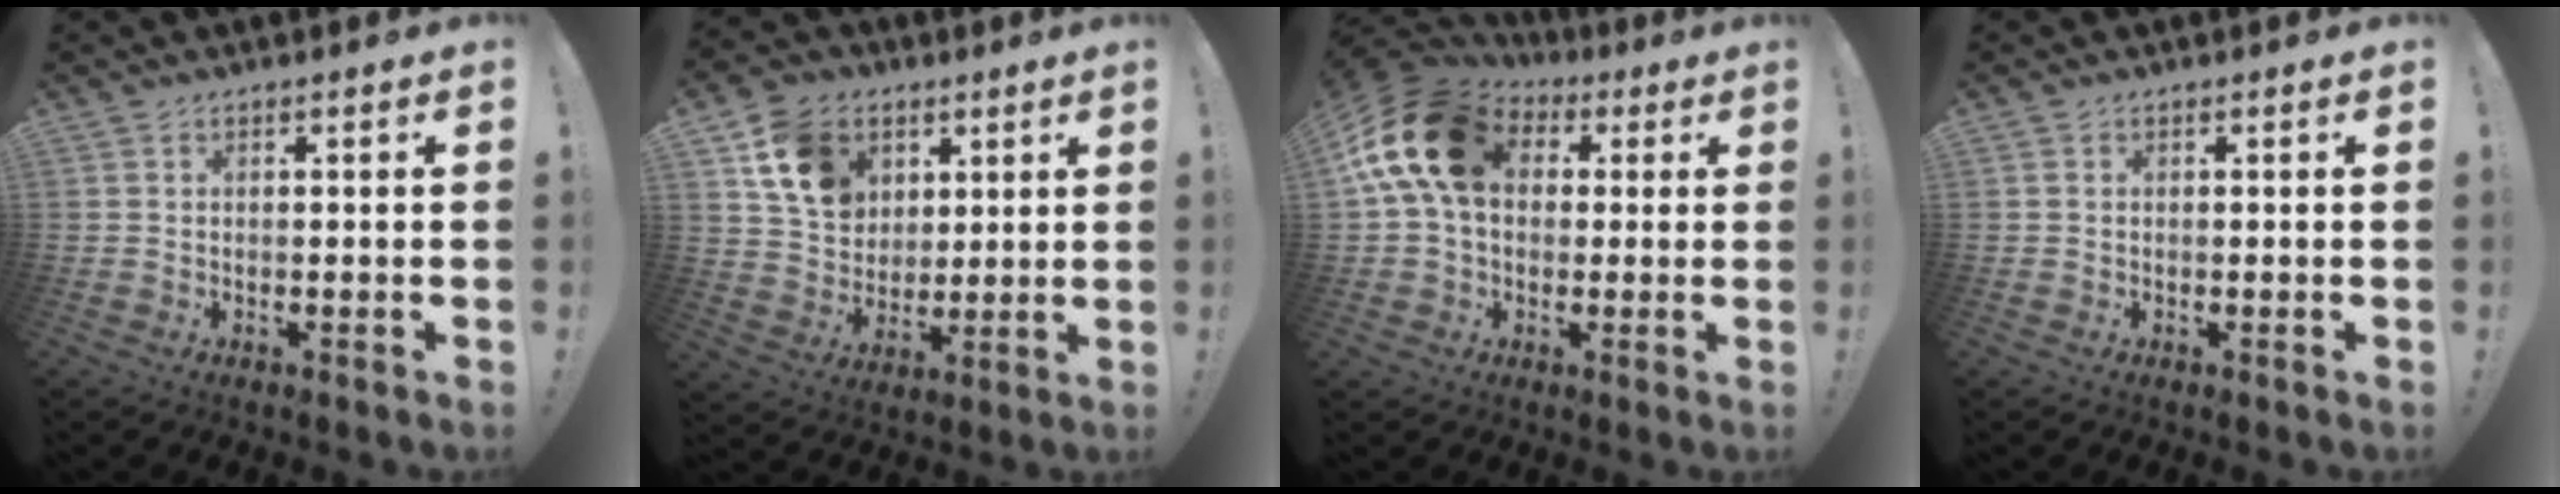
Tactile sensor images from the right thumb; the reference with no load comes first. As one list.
[{"total": 13.9, "force": [6.4, 10.8, 5.9], "torque": [-0.096, -0.019, 0.132]}, {"total": 18.8, "force": [4.9, 13.3, 12.4], "torque": [-0.223, 0.004, 0.095]}, {"total": 0.0}]